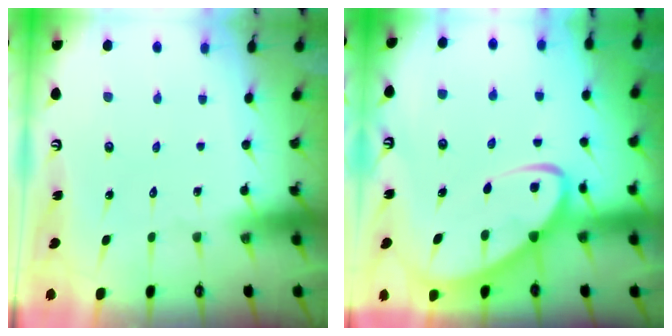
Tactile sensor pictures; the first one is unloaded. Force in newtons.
{"total": 6.5, "press": 6.4, "slide": 0.7}